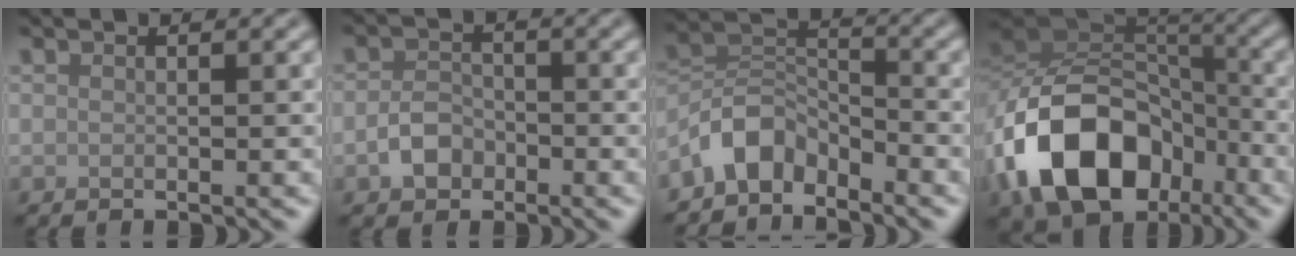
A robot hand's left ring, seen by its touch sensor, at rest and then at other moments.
{"total": 2.5, "force": [-1.3, 1.8, 1.2], "torque": [-0.020, 0.005, -0.029]}
{"total": 4.7, "force": [-3.6, 2.5, 1.9], "torque": [-0.030, 0.009, -0.081]}
{"total": 12.9, "force": [-5.9, 8.8, 7.4], "torque": [-0.138, 0.000, -0.113]}